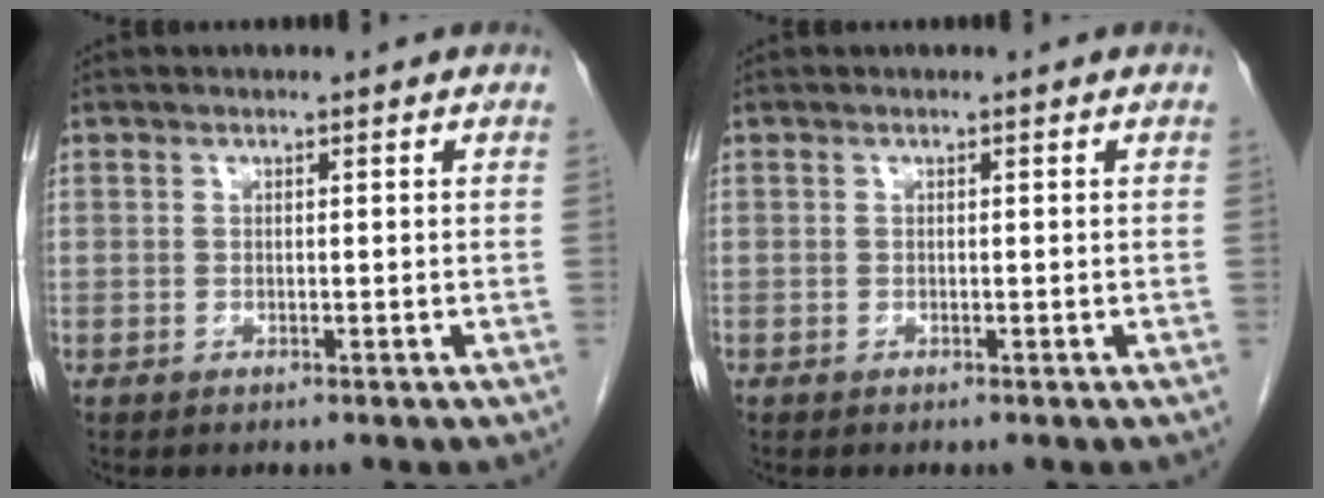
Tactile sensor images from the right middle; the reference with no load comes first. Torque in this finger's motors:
{"motor_torque": [0.86, -0.58, 0.22, 0.02]}